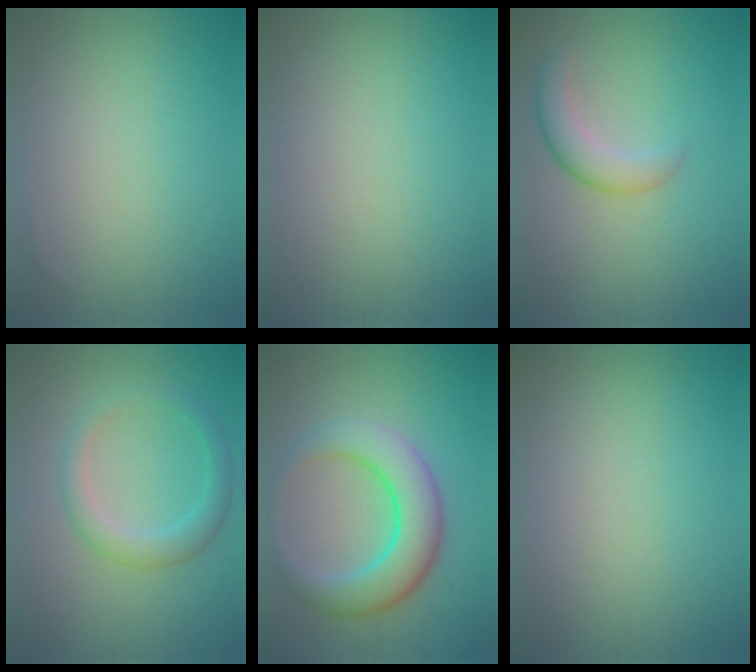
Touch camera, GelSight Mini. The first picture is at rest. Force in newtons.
{"total": 0.0}
{"total": 3.0, "press": 3.0, "slide": 0.1}
{"total": 3.1, "press": 3.1, "slide": 0.1}
{"total": 6.9, "press": 6.9, "slide": 0.2}
{"total": 0.0}